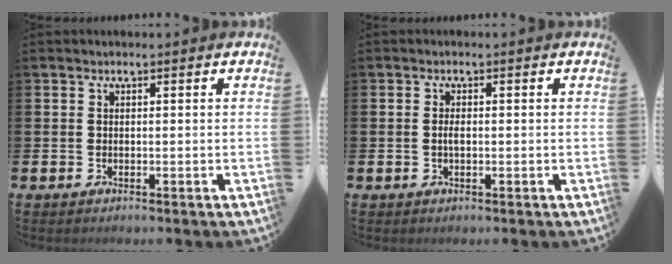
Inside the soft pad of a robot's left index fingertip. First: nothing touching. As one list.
[{"total": 1.1, "force": [-0.1, 0.4, 1.0], "torque": [-0.015, -0.001, -0.004]}]